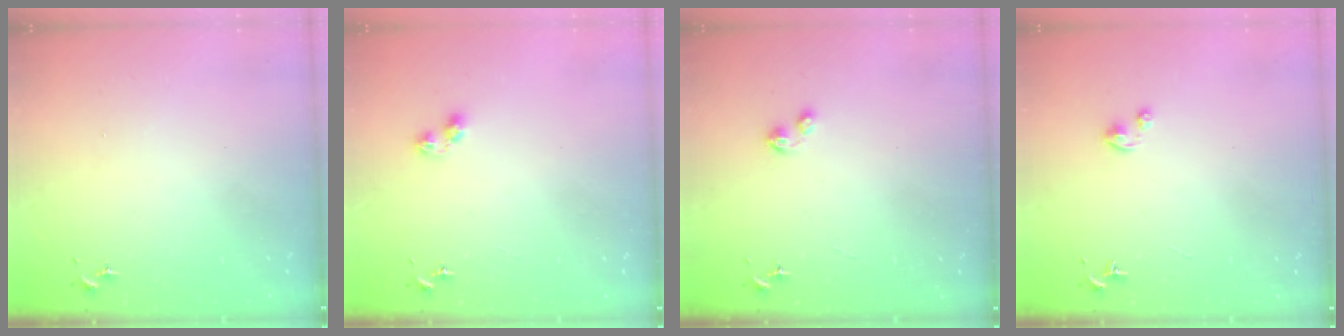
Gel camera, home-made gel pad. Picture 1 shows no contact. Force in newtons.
{"total": 5.9, "press": 5.9, "slide": 0.2}
{"total": 2.2, "press": 2.2, "slide": 0.2}
{"total": 2.6, "press": 2.6, "slide": 0.2}